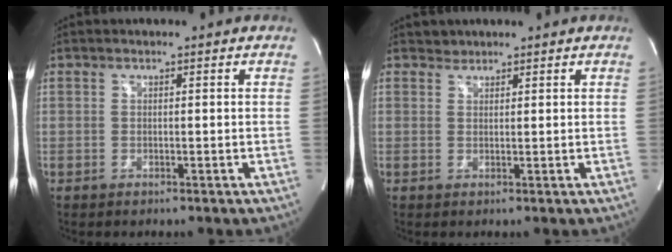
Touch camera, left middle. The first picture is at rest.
{"total": 1.1, "force": [1.0, 0.5, -0.3], "torque": [0.006, 0.003, 0.015]}